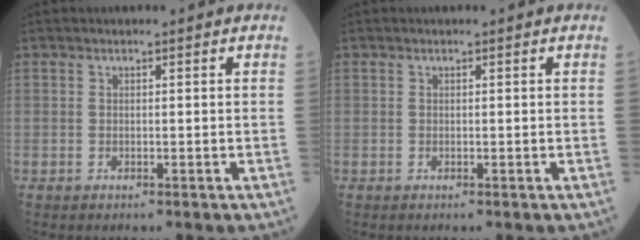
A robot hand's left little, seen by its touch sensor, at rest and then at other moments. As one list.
[{"total": 0.0}]